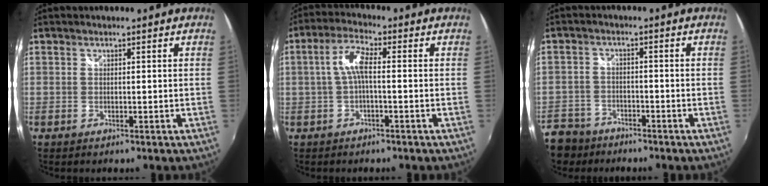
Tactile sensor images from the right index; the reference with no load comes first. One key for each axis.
{"total": 5.2, "fx": -0.3, "fy": 1.3, "fz": 5.1, "tx": -0.106, "ty": 0.014, "tz": -0.006}
{"total": 8.4, "fx": -6.0, "fy": 5.8, "fz": 1.5, "tx": -0.065, "ty": 0.009, "tz": -0.109}